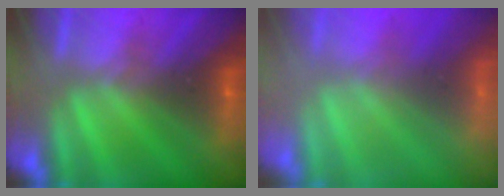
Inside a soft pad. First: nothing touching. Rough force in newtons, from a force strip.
{"total": 7.4}